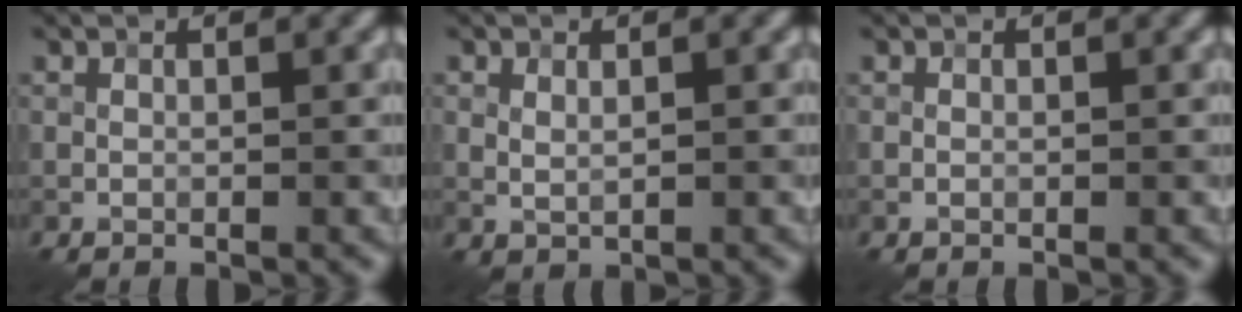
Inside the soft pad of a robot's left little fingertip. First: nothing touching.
{"total": 1.1, "force": [0.2, 0.6, 0.9], "torque": [-0.022, -0.001, 0.007]}
{"total": 0.0}